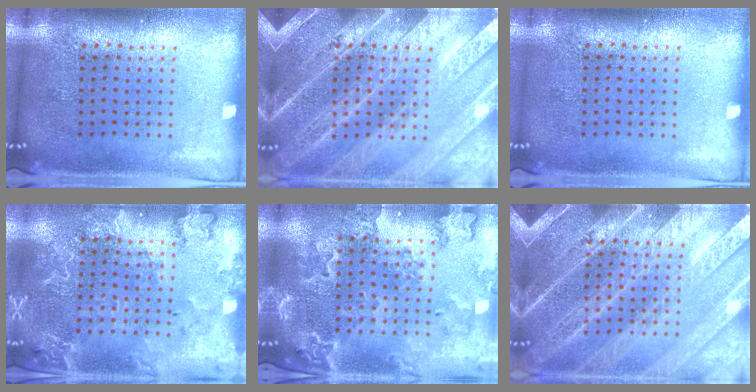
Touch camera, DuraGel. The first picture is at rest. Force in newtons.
{"total": 5.1, "press": 5.0, "slide": 0.6}
{"total": 0.0}
{"total": 2.3, "press": 2.2, "slide": 0.4}
{"total": 2.0, "press": 2.0, "slide": 0.2}
{"total": 5.1, "press": 5.0, "slide": 0.6}